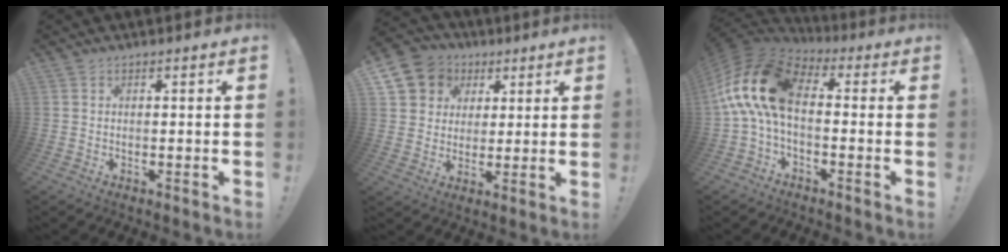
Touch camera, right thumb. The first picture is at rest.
{"total": 10.3, "force": [4.0, 9.0, 2.8], "torque": [-0.034, -0.025, 0.083]}
{"total": 16.6, "force": [1.2, 9.2, 13.8], "torque": [-0.268, 0.017, 0.030]}